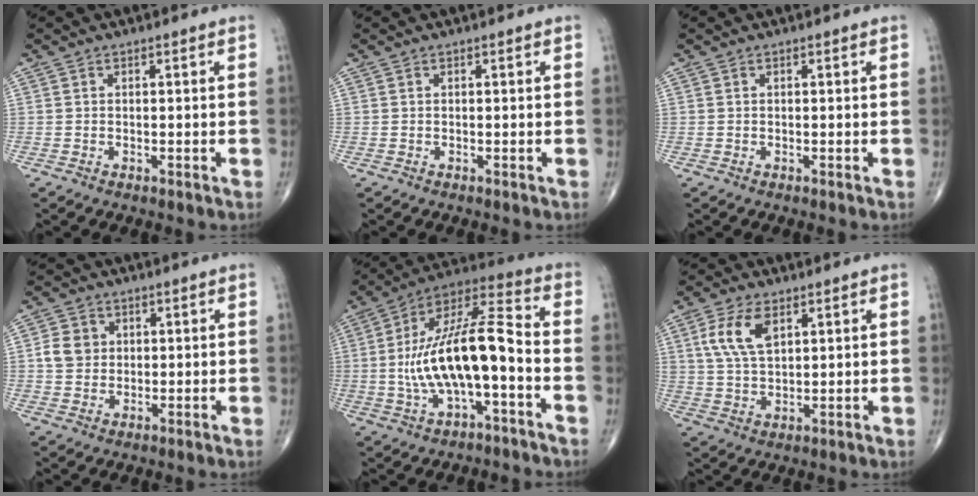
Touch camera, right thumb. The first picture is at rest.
{"total": 0.0}
{"total": 0.0}
{"total": 4.9, "force": [0.7, 4.3, 2.2], "torque": [-0.024, 0.003, 0.010]}
{"total": 17.8, "force": [-3.2, 6.1, 16.5], "torque": [-0.312, 0.052, -0.055]}
{"total": 8.3, "force": [3.2, 4.3, 6.3], "torque": [-0.125, -0.008, 0.066]}